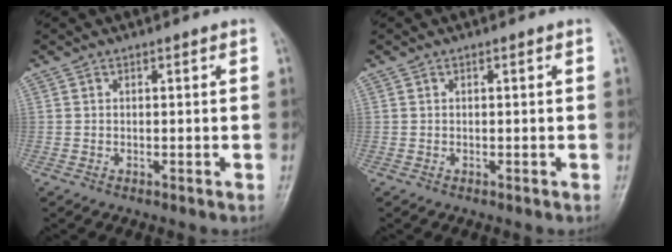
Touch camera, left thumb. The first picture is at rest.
{"total": 0.0}